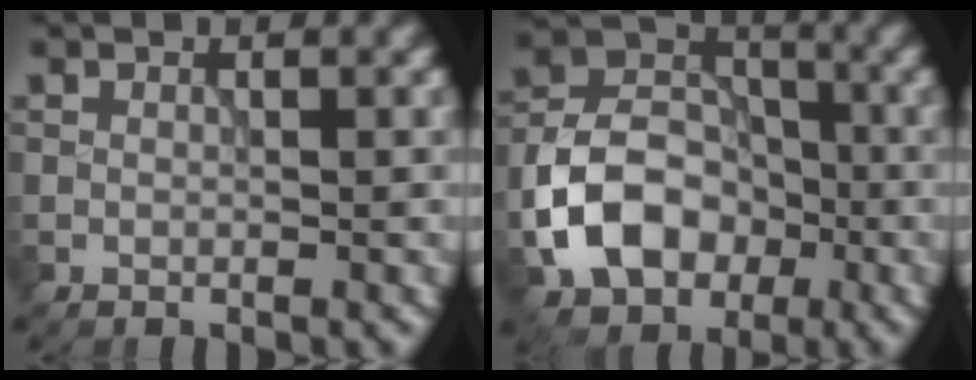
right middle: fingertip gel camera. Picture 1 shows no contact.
{"total": 8.4, "force": [-3.0, 6.2, 4.8], "torque": [-0.087, 0.005, -0.067]}